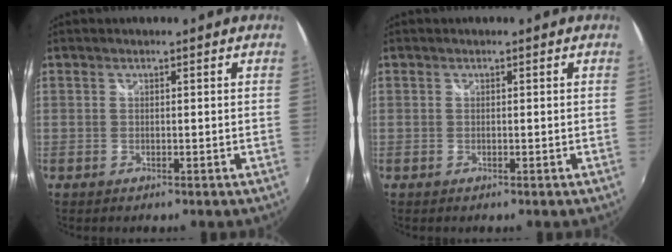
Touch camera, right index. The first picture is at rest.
{"total": 0.0}